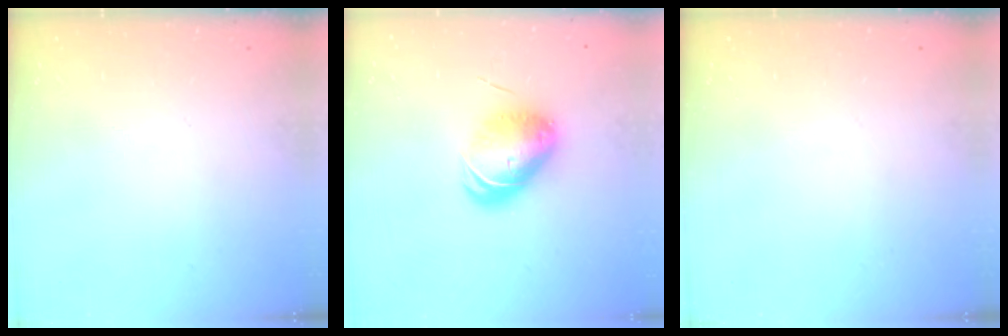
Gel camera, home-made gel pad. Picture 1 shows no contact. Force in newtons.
{"total": 10.7, "press": 10.4, "slide": 2.5}
{"total": 0.0}